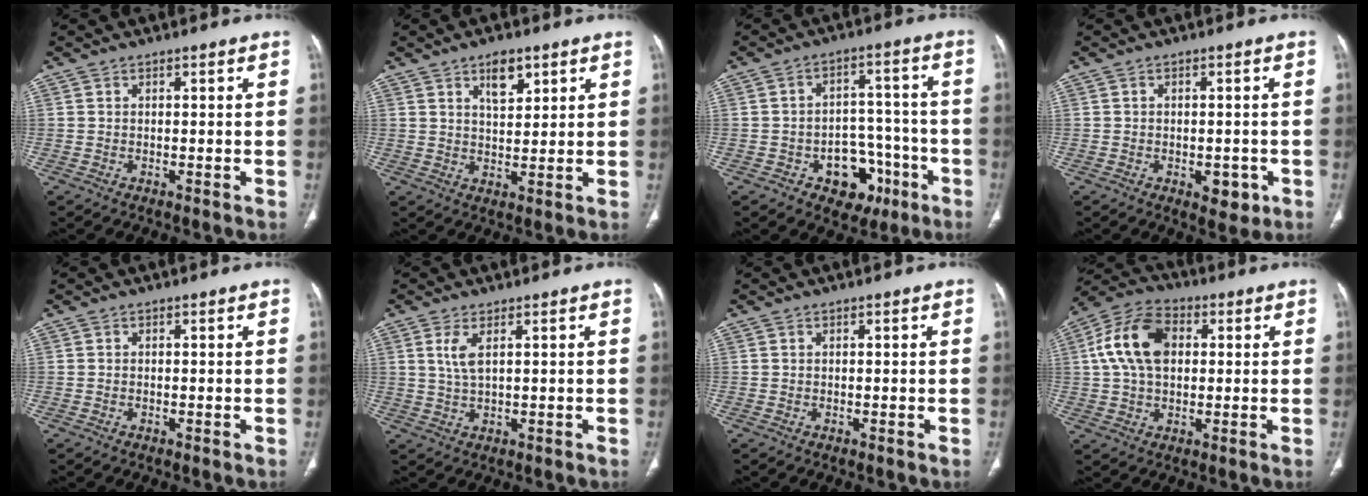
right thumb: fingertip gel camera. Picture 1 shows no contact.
{"total": 5.7, "force": [3.2, 2.7, 3.9], "torque": [-0.049, -0.021, 0.054]}
{"total": 10.8, "force": [-4.9, 7.8, 5.6], "torque": [-0.034, 0.050, -0.060]}
{"total": 4.5, "force": [-1.6, 2.7, 3.2], "torque": [-0.022, 0.002, -0.013]}
{"total": 0.0}
{"total": 3.6, "force": [1.4, 1.1, 3.2], "torque": [-0.076, -0.004, 0.036]}
{"total": 0.0}
{"total": 13.1, "force": [2.3, 8.6, 9.6], "torque": [-0.177, 0.021, 0.033]}